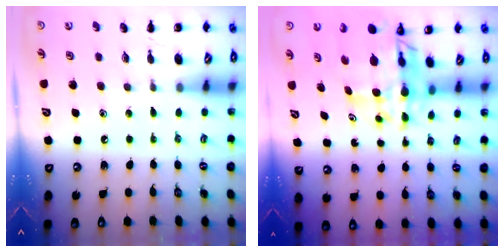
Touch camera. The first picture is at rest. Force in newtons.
{"total": 11.5, "press": 10.8, "slide": 3.9}